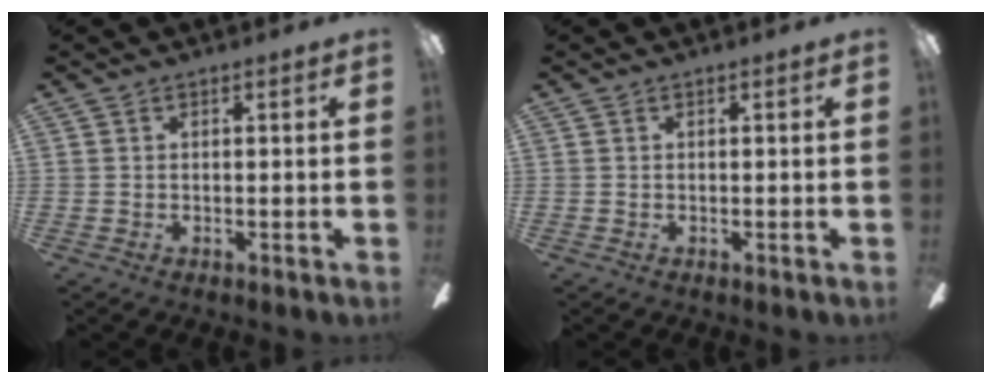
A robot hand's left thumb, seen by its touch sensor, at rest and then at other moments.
{"total": 0.0}